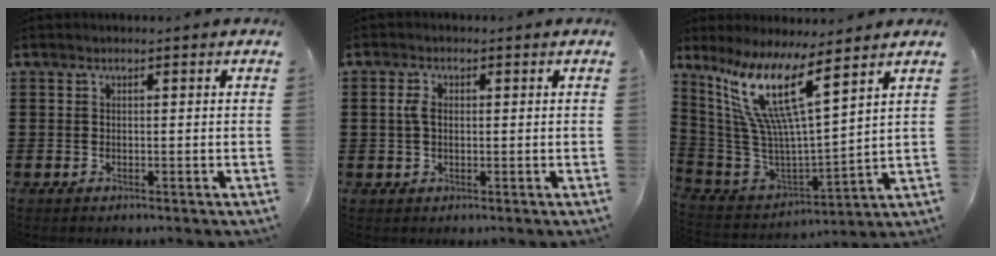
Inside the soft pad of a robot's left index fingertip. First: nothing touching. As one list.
[{"total": 2.7, "force": [0.3, 1.7, 2.1], "torque": [-0.052, 0.005, 0.001]}, {"total": 13.6, "force": [8.2, 1.9, 10.7], "torque": [-0.257, -0.063, 0.134]}]